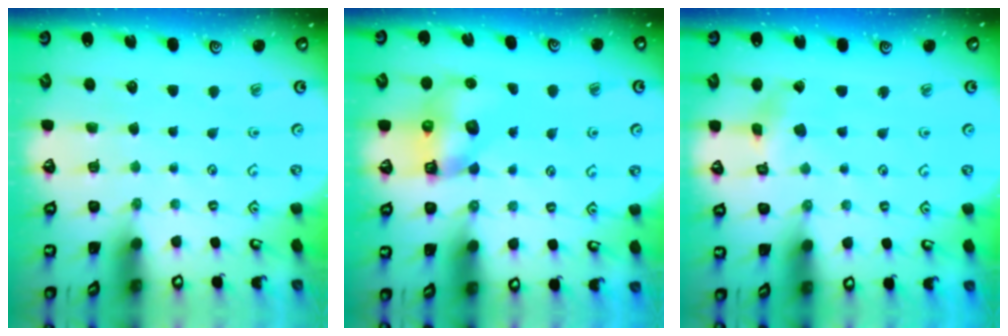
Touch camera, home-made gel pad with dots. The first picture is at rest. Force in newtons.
{"total": 7.9, "press": 7.8, "slide": 0.9}
{"total": 2.4, "press": 2.3, "slide": 0.4}